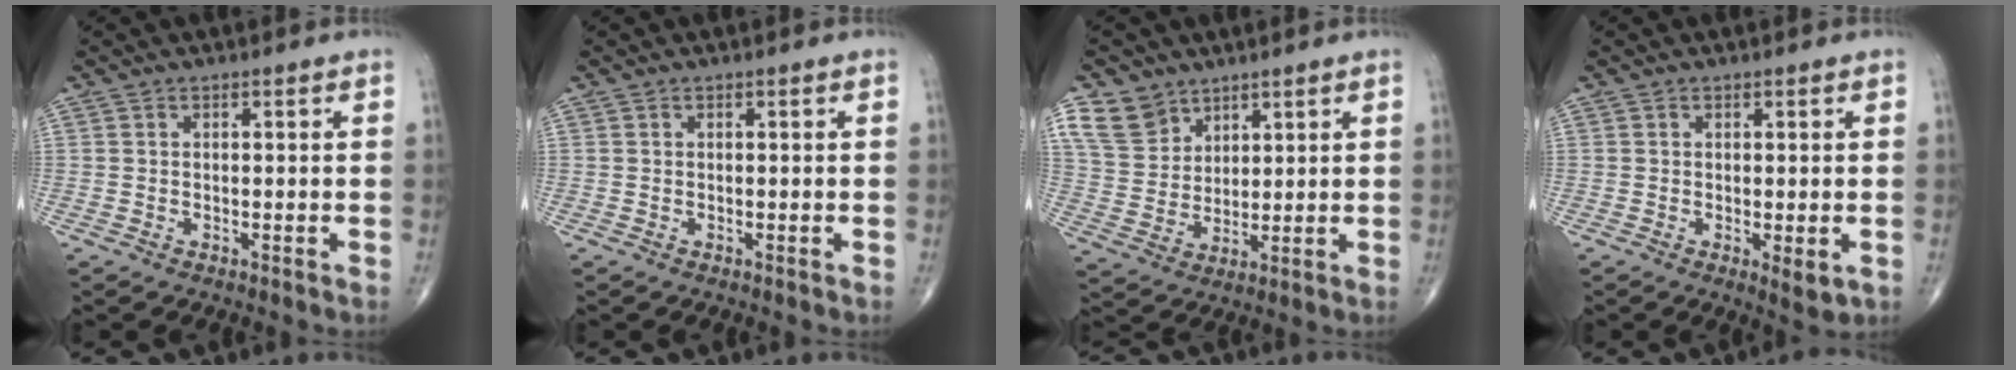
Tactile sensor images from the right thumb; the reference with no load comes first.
{"total": 0.0}
{"total": 8.5, "force": [5.5, 6.1, 2.4], "torque": [-0.025, -0.028, 0.118]}
{"total": 3.1, "force": [-0.6, 1.1, 2.8], "torque": [-0.042, -0.011, -0.006]}